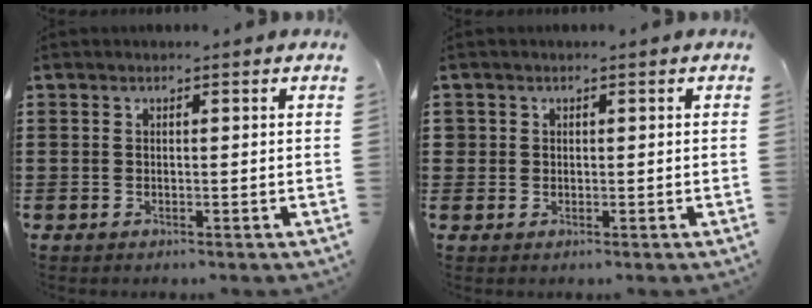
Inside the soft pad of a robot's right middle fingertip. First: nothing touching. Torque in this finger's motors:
{"motor_torque": [-0.11, 0.04, -0.05, -0.01]}